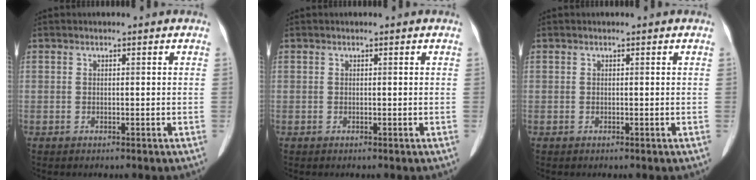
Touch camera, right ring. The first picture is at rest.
{"total": 0.0}
{"total": 0.0}